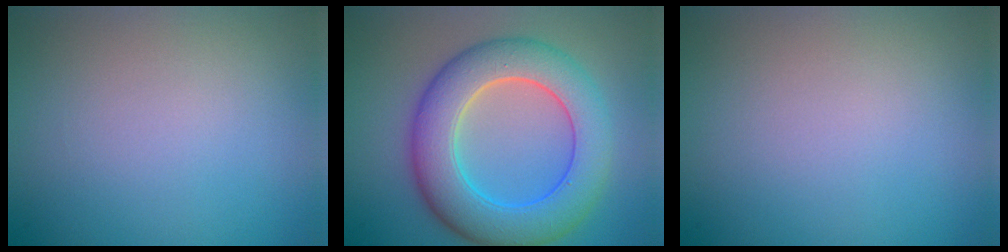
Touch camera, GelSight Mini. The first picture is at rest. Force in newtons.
{"total": 8.4, "press": 8.4, "slide": 0.5}
{"total": 0.0}